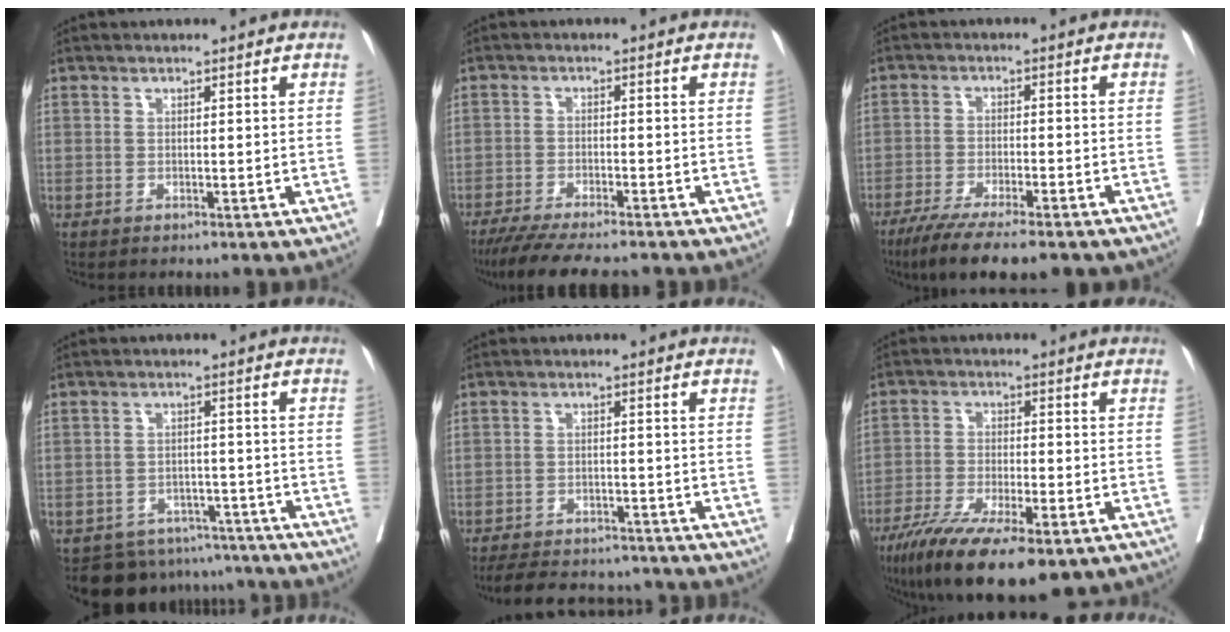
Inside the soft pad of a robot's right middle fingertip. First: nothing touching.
{"total": 11.8, "force": [-10.2, 1.4, 5.9], "torque": [-0.080, -0.020, -0.153]}
{"total": 14.3, "force": [-11.0, 2.8, 8.7], "torque": [-0.130, -0.025, -0.169]}
{"total": 10.3, "force": [-9.1, 4.7, 0.6], "torque": [0.003, 0.019, -0.114]}
{"total": 12.1, "force": [-11.0, 3.4, 3.7], "torque": [-0.069, 0.004, -0.148]}
{"total": 16.7, "force": [-11.0, 4.0, 11.9], "torque": [-0.189, -0.037, -0.176]}